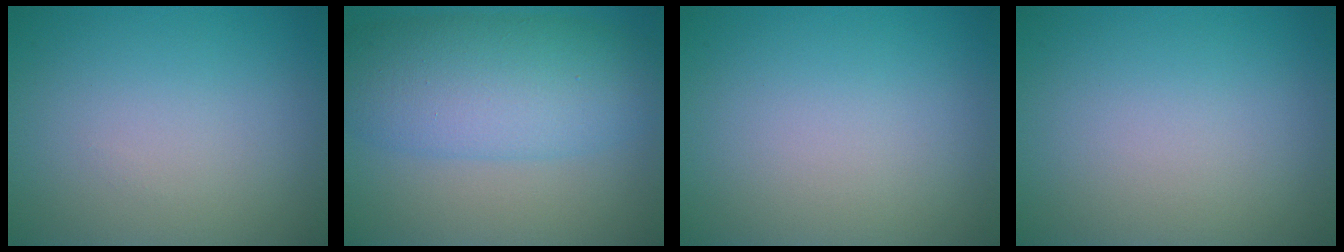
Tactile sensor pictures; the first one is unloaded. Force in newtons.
{"total": 7.8, "press": 7.8, "slide": 0.3}
{"total": 0.0}
{"total": 0.0}